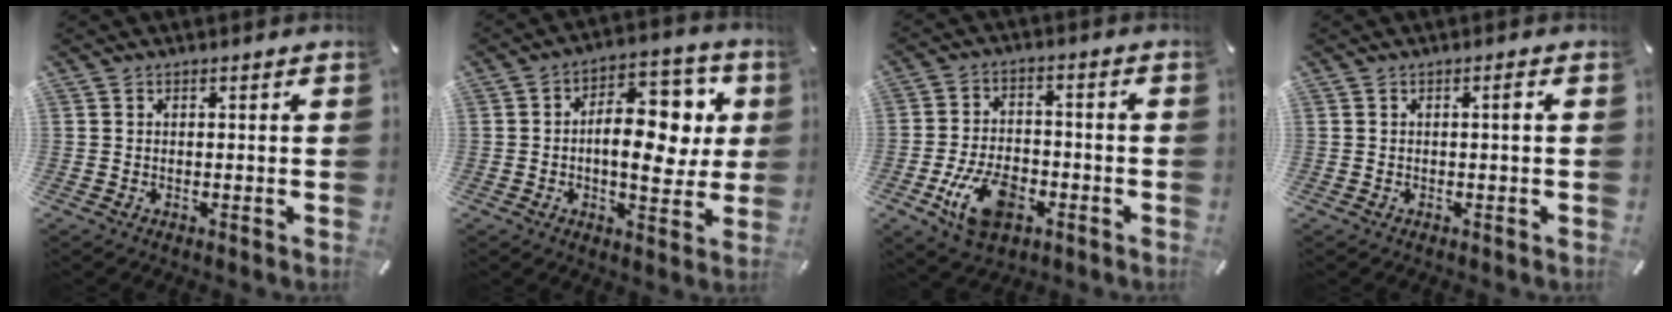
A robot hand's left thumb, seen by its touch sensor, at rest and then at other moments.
{"total": 15.5, "force": [1.7, 8.9, 12.5], "torque": [-0.156, -0.015, 0.029]}
{"total": 11.8, "force": [-4.8, 7.3, 8.0], "torque": [-0.156, 0.012, -0.084]}
{"total": 1.5, "force": [0.0, 0.1, 1.5], "torque": [-0.029, 0.001, -0.002]}